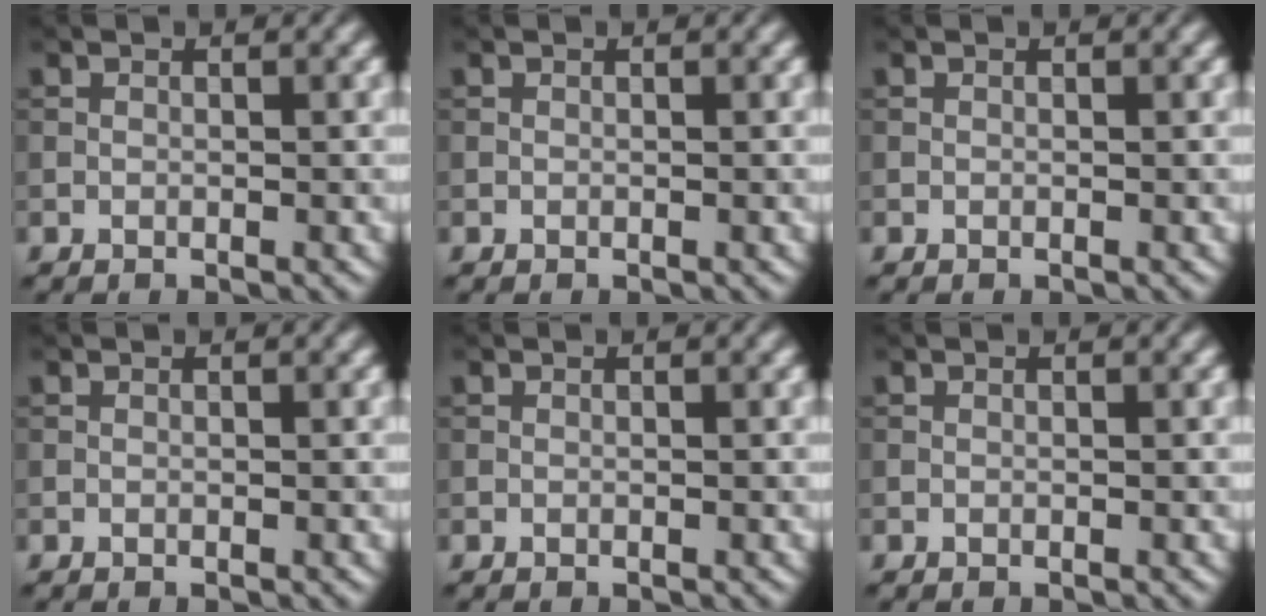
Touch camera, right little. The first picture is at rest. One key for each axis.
{"total": 0.0}
{"total": 0.0}
{"total": 0.0}
{"total": 0.0}
{"total": 0.0}